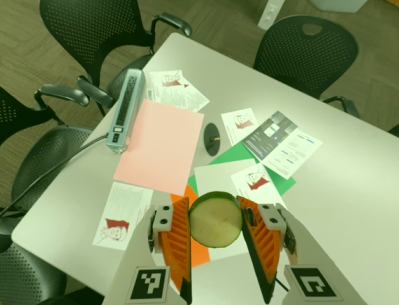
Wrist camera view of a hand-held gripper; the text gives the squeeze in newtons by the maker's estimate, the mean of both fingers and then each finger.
{"total": 11.6, "left": 11.7, "right": 11.6}